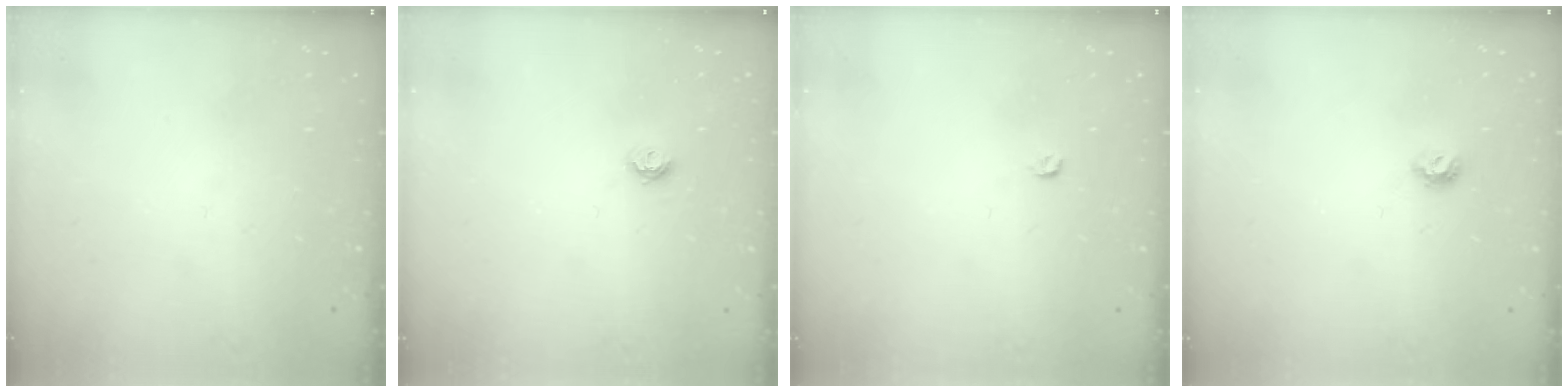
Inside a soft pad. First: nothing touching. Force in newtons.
{"total": 5.8, "press": 5.8, "slide": 0.3}
{"total": 3.1, "press": 3.1, "slide": 0.5}
{"total": 4.9, "press": 4.8, "slide": 0.9}